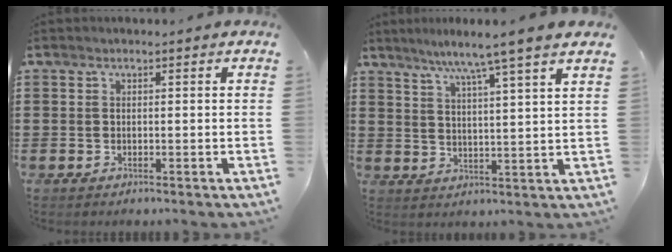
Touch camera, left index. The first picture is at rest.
{"total": 6.3, "force": [5.1, -1.2, 3.5], "torque": [-0.086, -0.023, 0.084]}